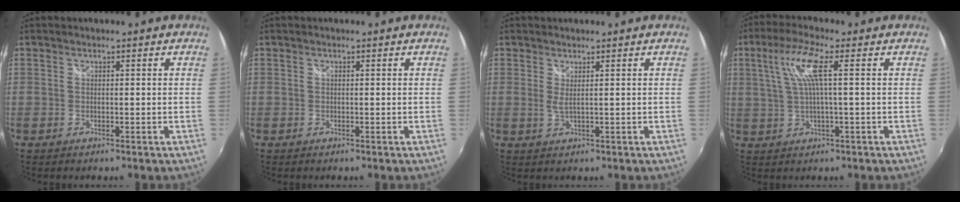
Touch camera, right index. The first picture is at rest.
{"total": 0.0}
{"total": 1.2, "force": [0.5, -0.1, 1.1], "torque": [-0.020, -0.005, 0.008]}
{"total": 7.3, "force": [1.6, 0.4, 7.1], "torque": [-0.137, 0.007, 0.037]}